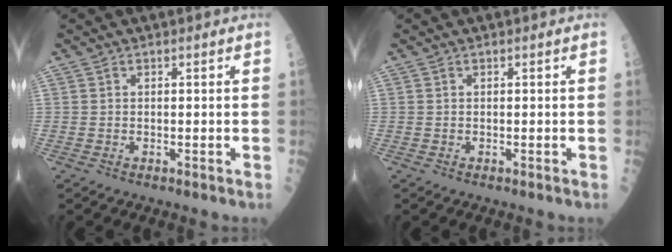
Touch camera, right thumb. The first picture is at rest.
{"total": 0.0}